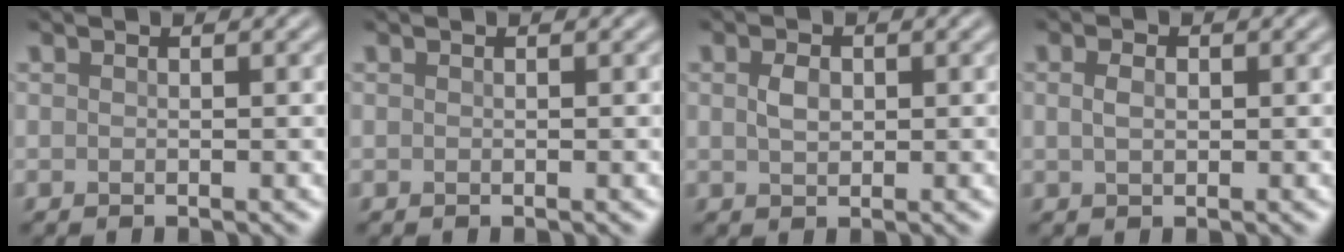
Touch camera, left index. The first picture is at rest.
{"total": 0.0}
{"total": 1.8, "force": [0.3, 1.2, 1.2], "torque": [-0.027, 0.001, 0.006]}
{"total": 1.5, "force": [0.3, 1.0, 1.1], "torque": [-0.022, 0.001, 0.007]}